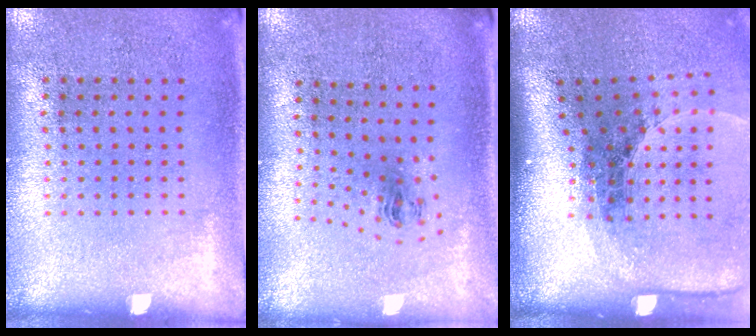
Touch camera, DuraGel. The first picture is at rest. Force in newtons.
{"total": 1.0, "press": 0.4, "slide": 0.9}
{"total": 2.6, "press": 1.8, "slide": 1.8}